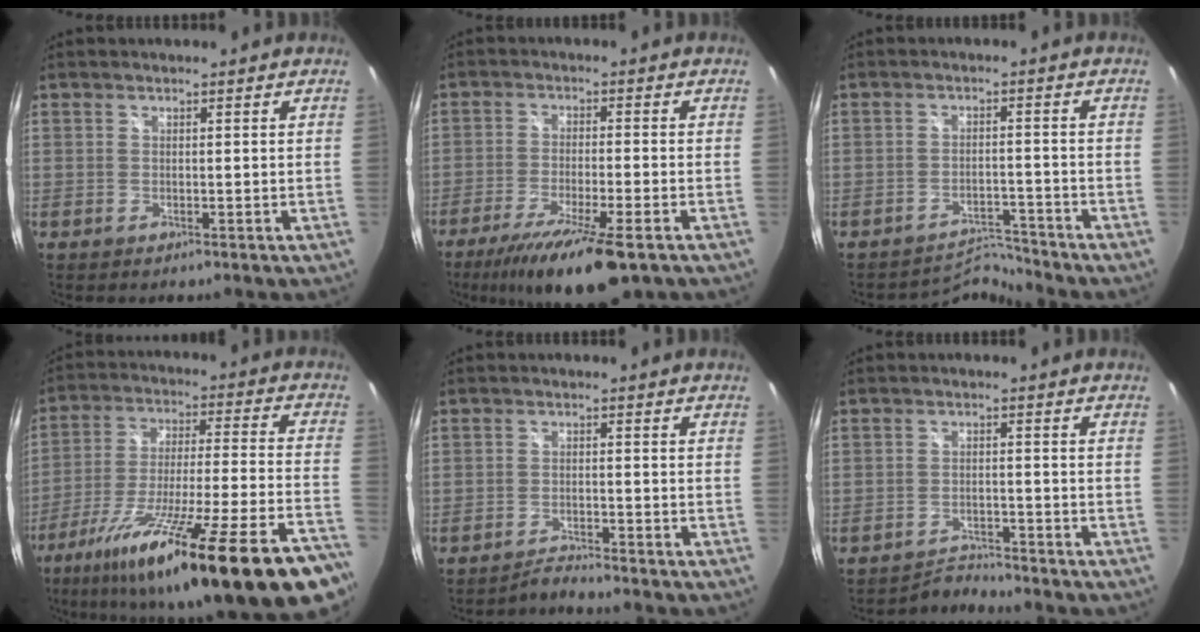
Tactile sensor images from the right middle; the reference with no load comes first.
{"total": 13.6, "force": [-9.2, 1.9, 9.9], "torque": [-0.195, -0.047, -0.156]}
{"total": 4.9, "force": [-4.6, -0.7, -1.5], "torque": [0.013, 0.014, -0.077]}
{"total": 33.2, "force": [-23.2, 3.0, 23.5], "torque": [-0.365, -0.095, -0.355]}
{"total": 2.7, "force": [-2.6, -0.6, 0.0], "torque": [-0.013, -0.001, -0.051]}
{"total": 3.7, "force": [-3.6, -0.3, -0.6], "torque": [0.000, 0.007, -0.065]}